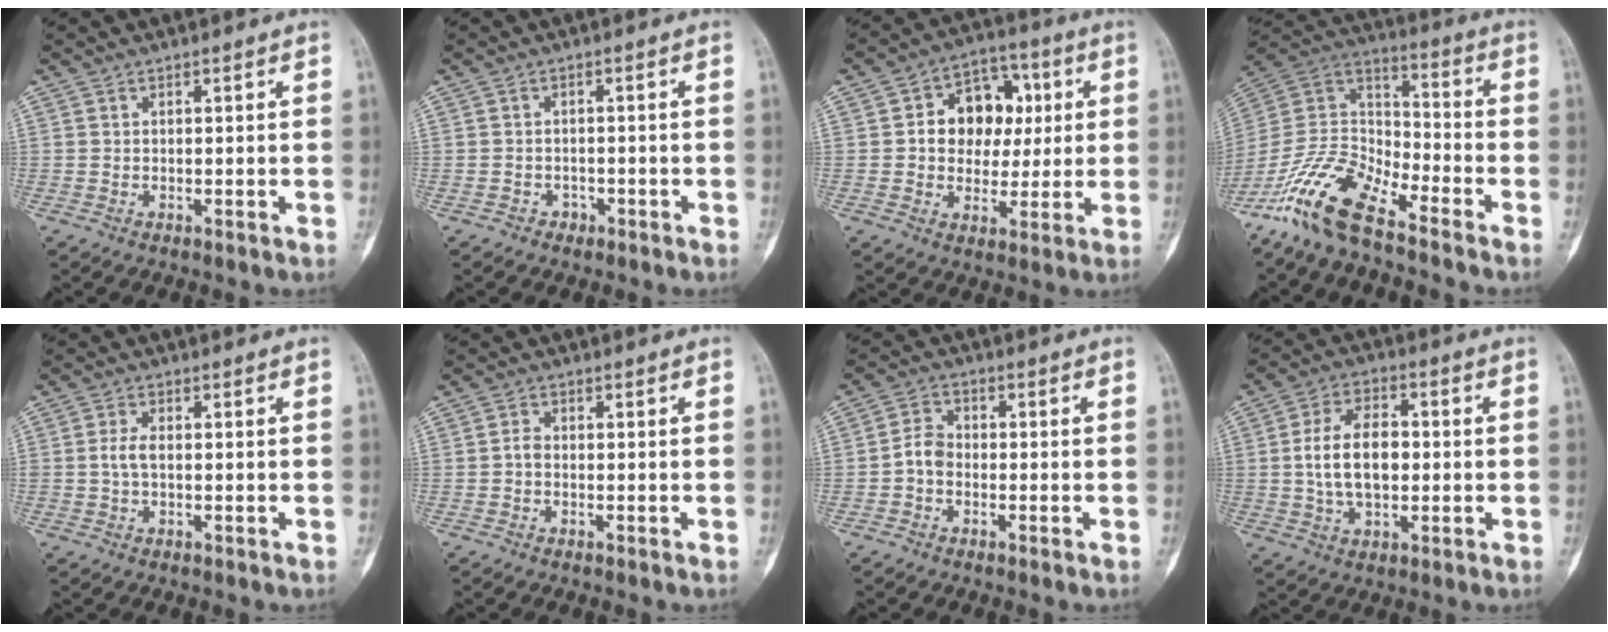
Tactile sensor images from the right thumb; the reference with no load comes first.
{"total": 1.6, "force": [-1.0, 1.2, 0.2], "torque": [0.001, 0.011, -0.016]}
{"total": 12.8, "force": [2.0, 9.8, 8.0], "torque": [-0.064, 0.014, 0.029]}
{"total": 15.2, "force": [-11.3, 4.9, 8.9], "torque": [-0.165, 0.072, -0.226]}
{"total": 2.7, "force": [-0.1, 1.5, 2.3], "torque": [-0.052, 0.006, -0.005]}
{"total": 1.4, "force": [-0.4, 0.9, 1.0], "torque": [-0.016, 0.003, -0.012]}
{"total": 3.8, "force": [-1.2, 2.8, 2.4], "torque": [-0.036, 0.016, -0.033]}
{"total": 11.2, "force": [0.0, 6.7, 9.0], "torque": [-0.152, 0.014, -0.001]}